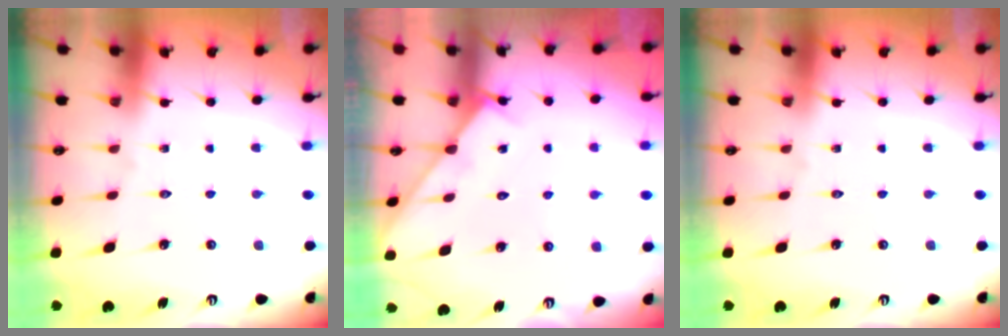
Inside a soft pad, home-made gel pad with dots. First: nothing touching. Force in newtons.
{"total": 5.9, "press": 5.9, "slide": 0.6}
{"total": 0.0}